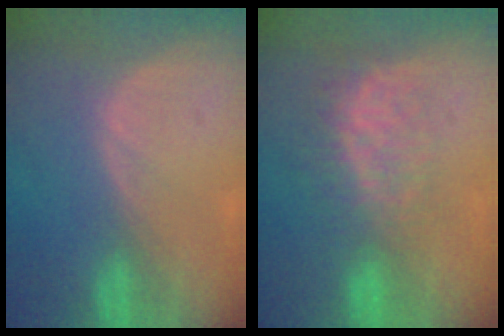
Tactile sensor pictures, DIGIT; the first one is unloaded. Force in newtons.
{"total": 8.6, "press": 7.4, "slide": 4.3}